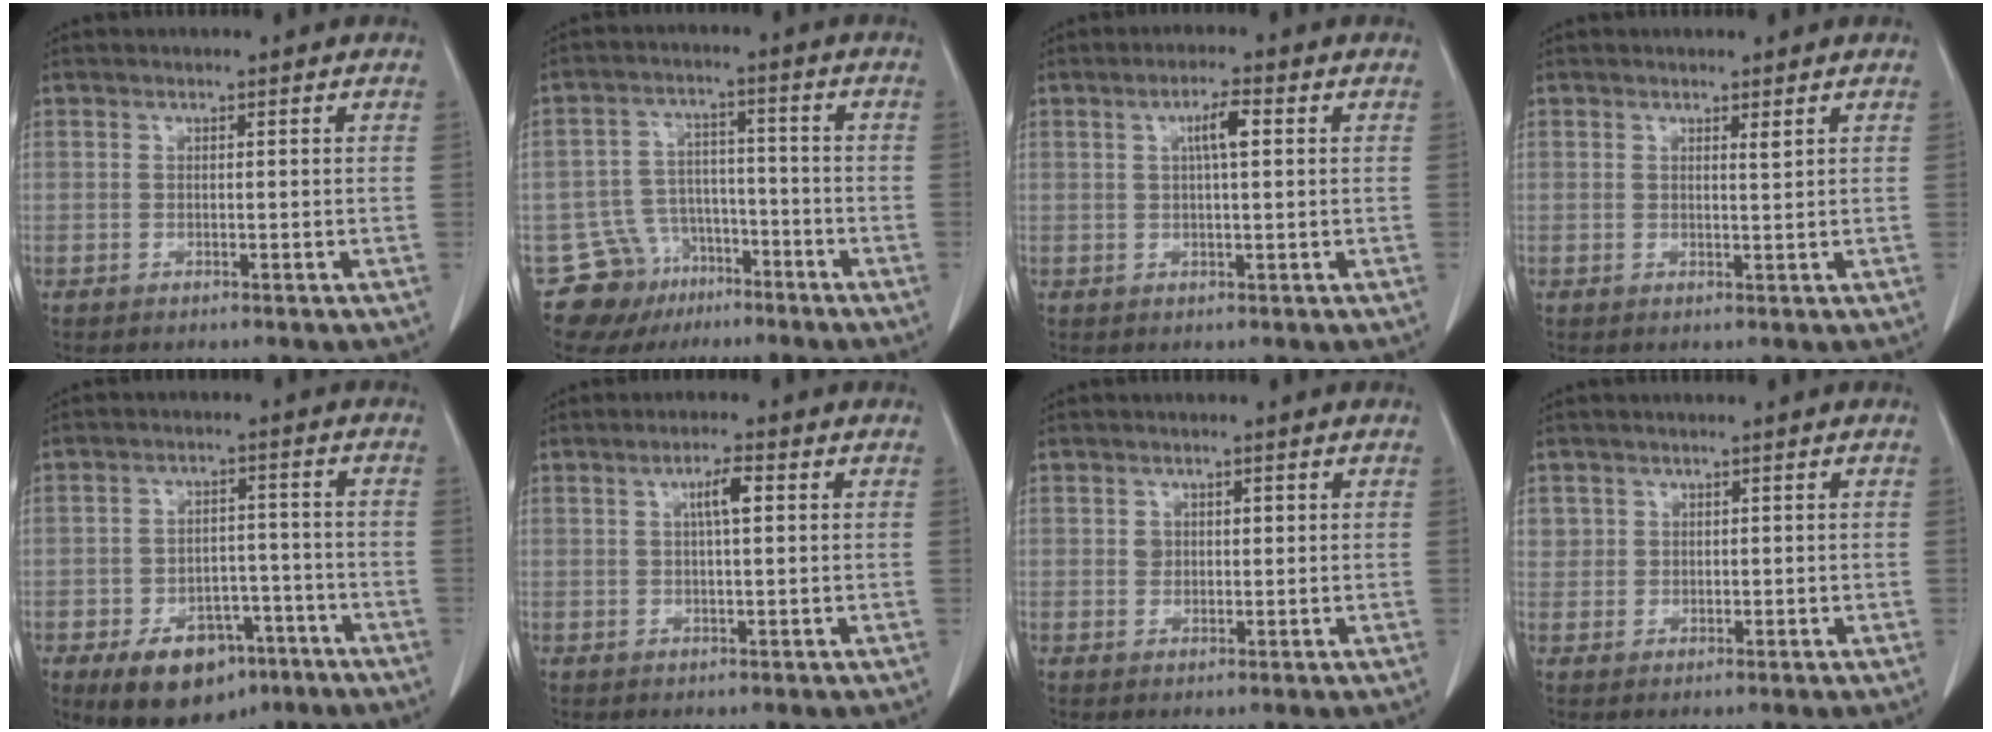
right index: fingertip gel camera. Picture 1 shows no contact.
{"total": 10.3, "force": [-6.4, 8.0, 0.8], "torque": [-0.017, 0.045, -0.095]}
{"total": 3.8, "force": [1.0, 0.5, 3.6], "torque": [-0.062, 0.006, 0.017]}
{"total": 1.0, "force": [0.7, 0.0, 0.7], "torque": [-0.014, -0.008, 0.011]}
{"total": 10.8, "force": [-6.2, 6.5, 5.9], "torque": [-0.085, 0.013, -0.087]}
{"total": 3.6, "force": [1.0, 0.5, 3.4], "torque": [-0.057, 0.005, 0.017]}
{"total": 2.0, "force": [0.6, 1.6, 1.2], "torque": [-0.020, 0.007, 0.010]}
{"total": 2.2, "force": [0.8, 2.0, 0.2], "torque": [0.012, 0.001, 0.012]}